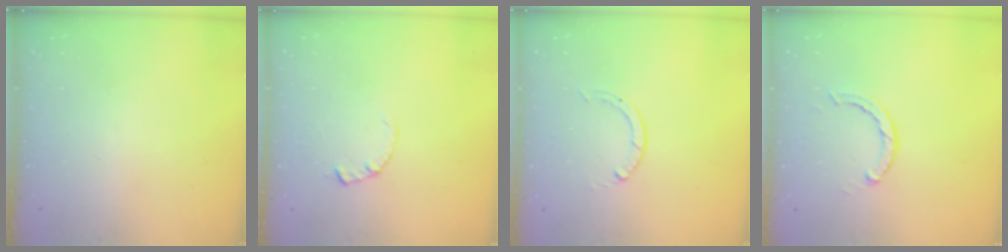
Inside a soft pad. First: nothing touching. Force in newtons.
{"total": 1.8, "press": 1.7, "slide": 0.3}
{"total": 0.0}
{"total": 2.9, "press": 2.9, "slide": 0.5}